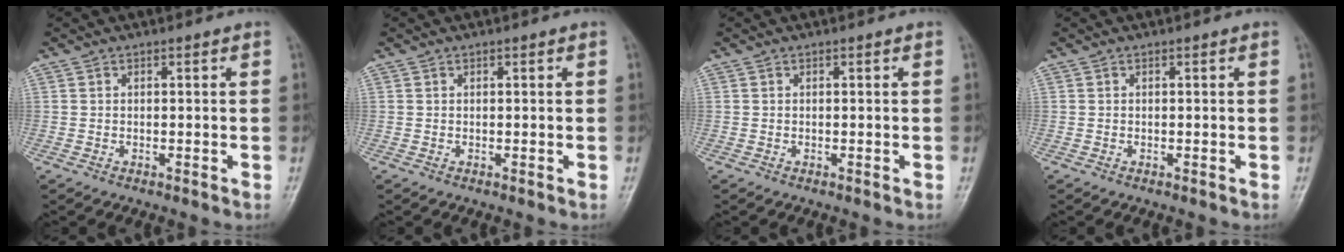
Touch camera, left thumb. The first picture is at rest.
{"total": 0.0}
{"total": 0.0}
{"total": 0.0}